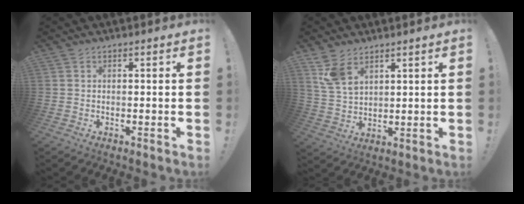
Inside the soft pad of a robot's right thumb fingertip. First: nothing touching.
{"total": 7.4, "force": [5.0, 3.6, 4.0], "torque": [-0.073, -0.023, 0.098]}